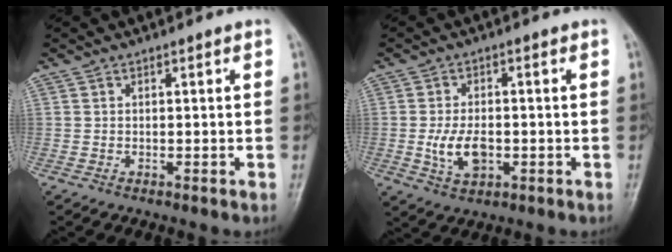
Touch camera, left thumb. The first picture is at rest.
{"total": 6.6, "force": [-1.2, 3.9, 5.1], "torque": [-0.092, 0.000, -0.019]}